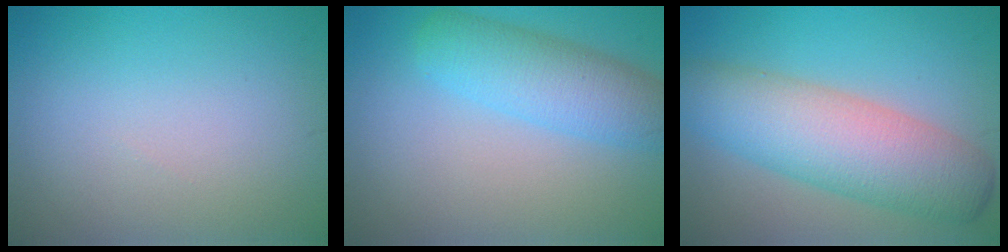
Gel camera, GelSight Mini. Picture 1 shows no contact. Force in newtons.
{"total": 5.2, "press": 5.2, "slide": 0.1}
{"total": 8.3, "press": 8.3, "slide": 0.2}